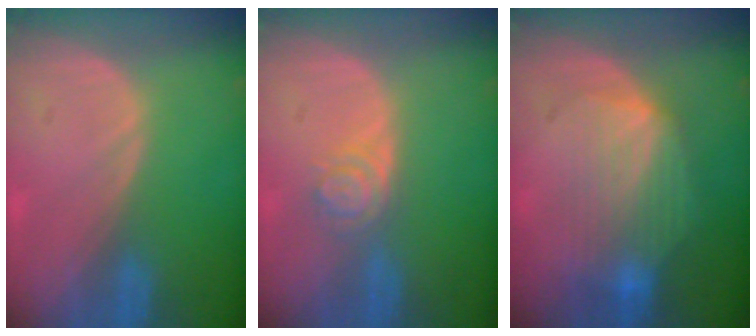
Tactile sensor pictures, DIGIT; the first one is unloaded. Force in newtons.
{"total": 3.9, "press": 3.5, "slide": 1.9}
{"total": 8.0, "press": 7.6, "slide": 2.5}